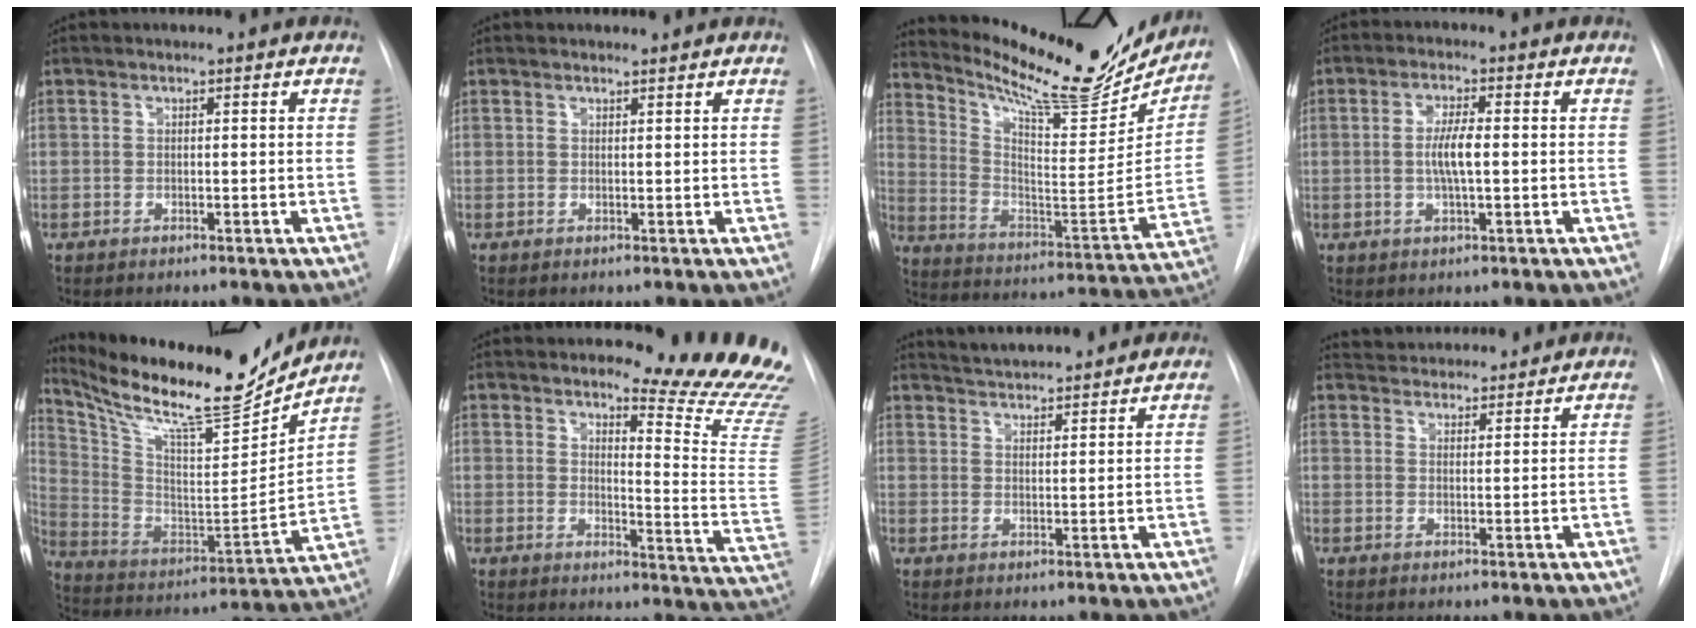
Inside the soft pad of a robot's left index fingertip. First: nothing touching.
{"total": 1.1, "force": [1.1, 0.2, 0.0], "torque": [-0.009, -0.001, 0.017]}
{"total": 25.2, "force": [22.1, 5.2, 10.8], "torque": [-0.178, -0.055, 0.316]}
{"total": 4.5, "force": [-0.1, 0.7, 4.5], "torque": [-0.090, 0.000, -0.004]}
{"total": 23.1, "force": [20.5, 2.7, 10.2], "torque": [-0.194, -0.040, 0.330]}
{"total": 15.8, "force": [14.6, -0.5, 6.0], "torque": [-0.076, -0.146, 0.158]}
{"total": 12.2, "force": [11.4, 1.8, 4.1], "torque": [-0.062, 0.018, 0.158]}
{"total": 11.0, "force": [10.4, 2.6, 2.4], "torque": [-0.028, 0.024, 0.145]}